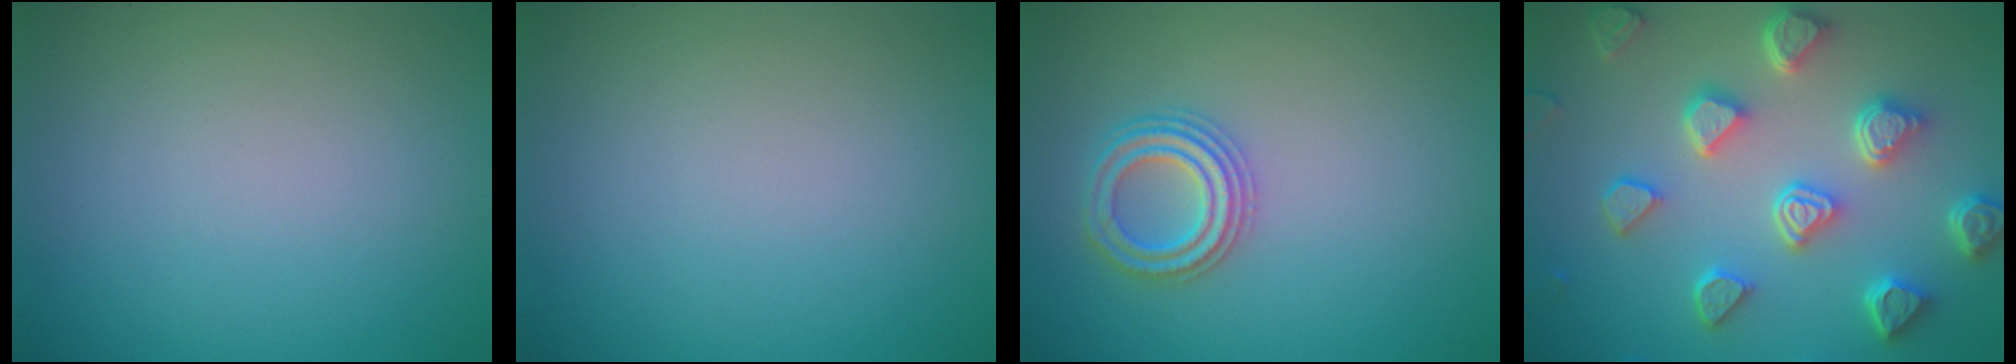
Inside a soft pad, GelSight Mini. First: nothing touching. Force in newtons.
{"total": 0.0}
{"total": 2.9, "press": 2.9, "slide": 0.5}
{"total": 6.7, "press": 5.3, "slide": 4.0}